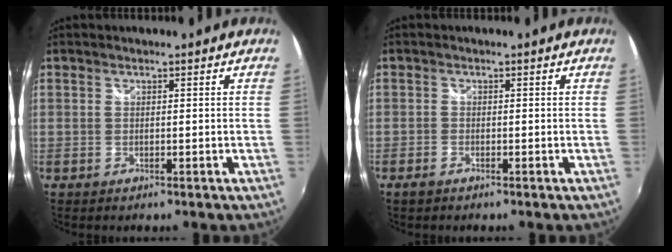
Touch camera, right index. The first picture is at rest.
{"total": 1.5, "force": [-1.2, 0.7, 0.6], "torque": [-0.015, -0.004, -0.025]}